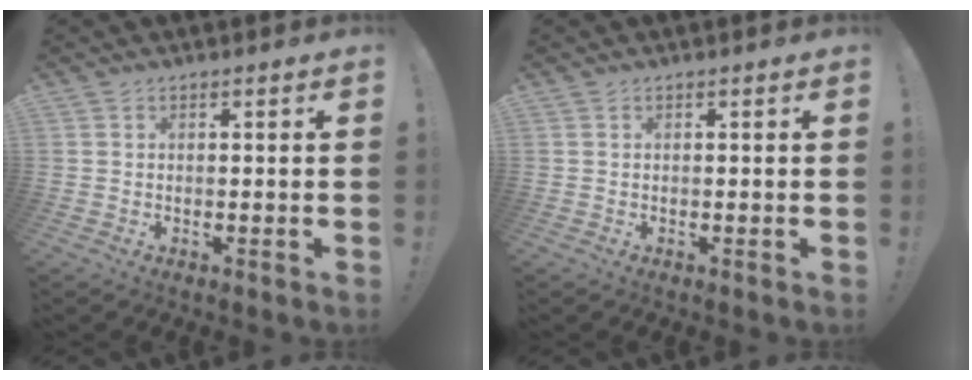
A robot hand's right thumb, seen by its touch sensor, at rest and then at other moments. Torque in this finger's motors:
{"motor_torque": [-0.01, 0.01, 0.00, -0.02, 0.00]}